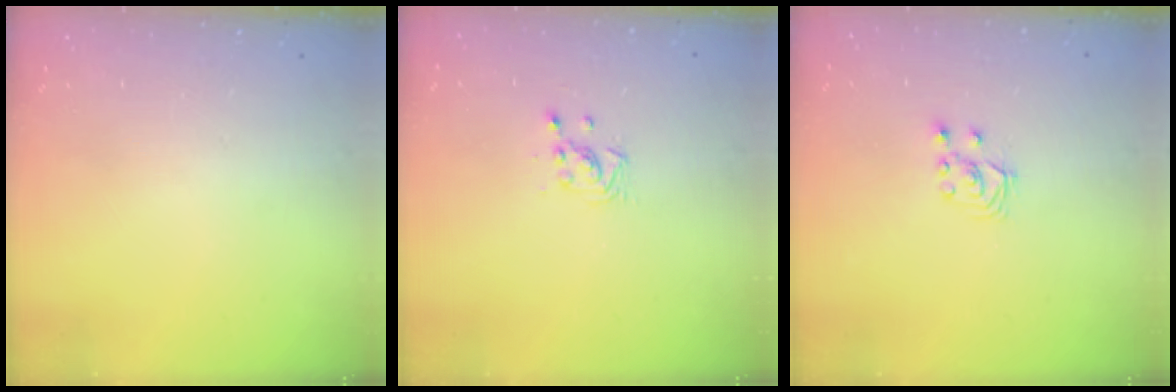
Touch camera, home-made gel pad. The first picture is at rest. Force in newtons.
{"total": 3.0, "press": 2.9, "slide": 0.5}
{"total": 2.8, "press": 2.7, "slide": 0.7}